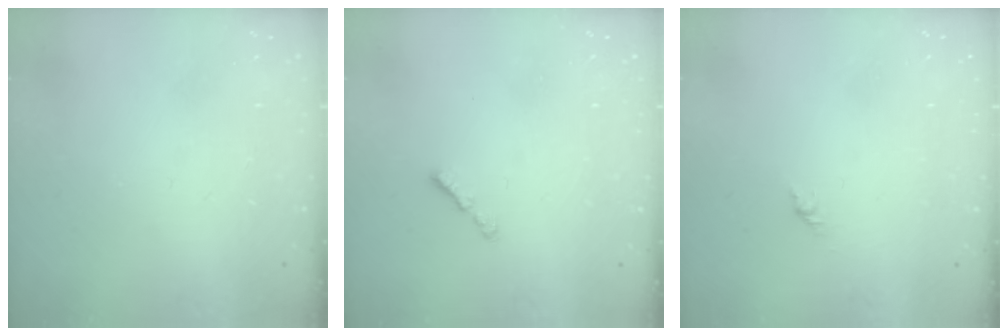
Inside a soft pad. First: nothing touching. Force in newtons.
{"total": 1.0, "press": 0.9, "slide": 0.5}
{"total": 1.7, "press": 1.6, "slide": 0.7}